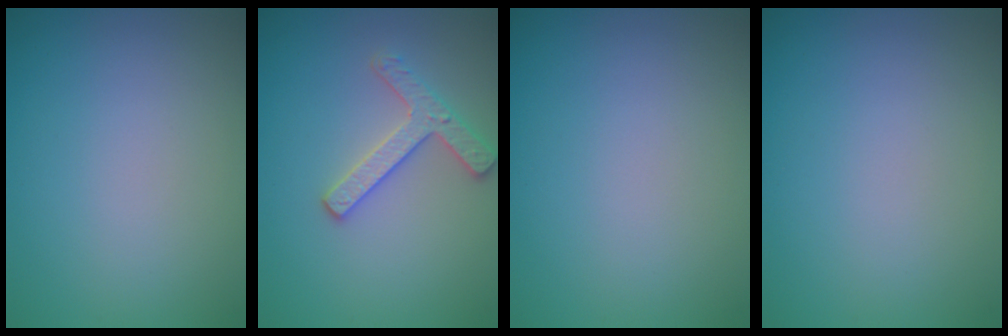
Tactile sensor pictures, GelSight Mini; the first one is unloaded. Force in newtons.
{"total": 2.7, "press": 2.6, "slide": 0.7}
{"total": 0.0}
{"total": 0.0}